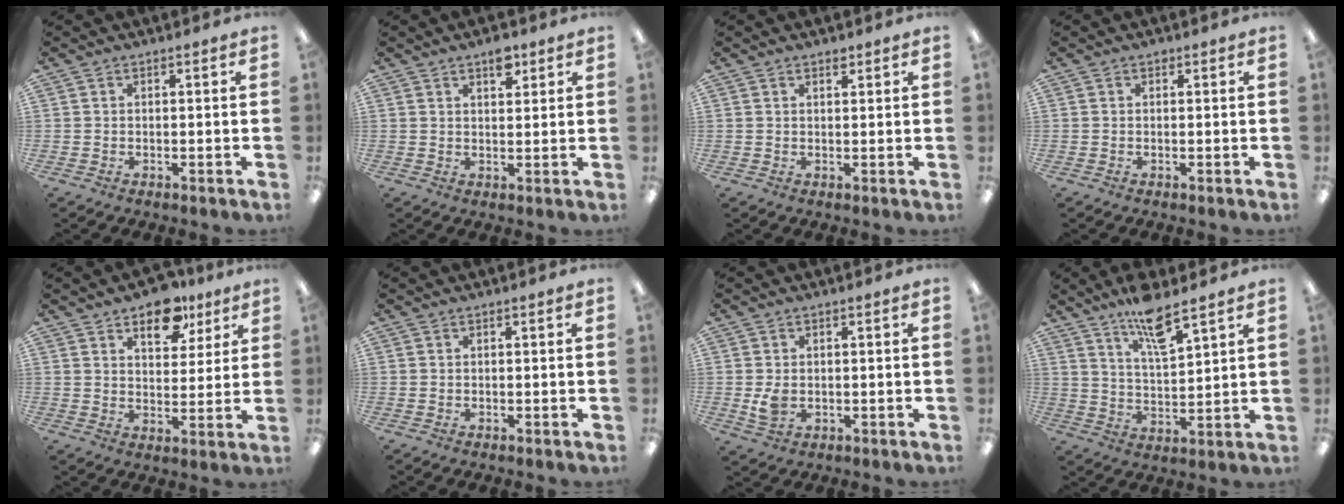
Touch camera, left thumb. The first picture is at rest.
{"total": 4.6, "force": [3.3, 2.0, 2.5], "torque": [-0.023, -0.015, 0.053]}
{"total": 1.5, "force": [1.3, 0.6, 0.5], "torque": [-0.003, -0.004, 0.022]}
{"total": 0.6, "force": [0.4, 0.4, 0.2], "torque": [-0.005, 0.003, 0.007]}
{"total": 11.3, "force": [7.4, 6.1, 6.1], "torque": [-0.059, -0.037, 0.123]}
{"total": 0.0}
{"total": 3.8, "force": [0.1, 2.8, 2.6], "torque": [-0.045, -0.007, -0.003]}
{"total": 9.8, "force": [7.7, 2.2, 5.7], "torque": [-0.098, -0.043, 0.133]}